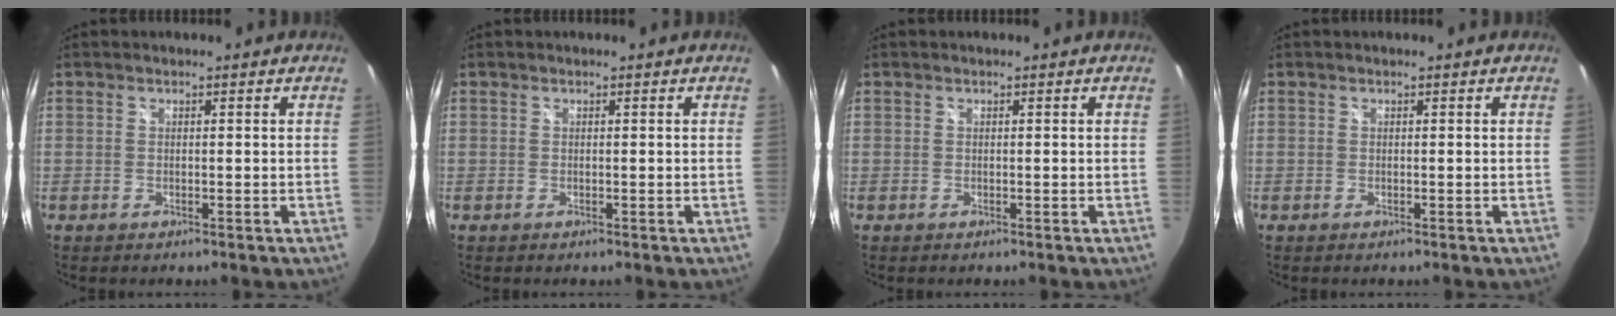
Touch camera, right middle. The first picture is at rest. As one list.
[{"total": 0.0}, {"total": 0.0}, {"total": 0.0}]